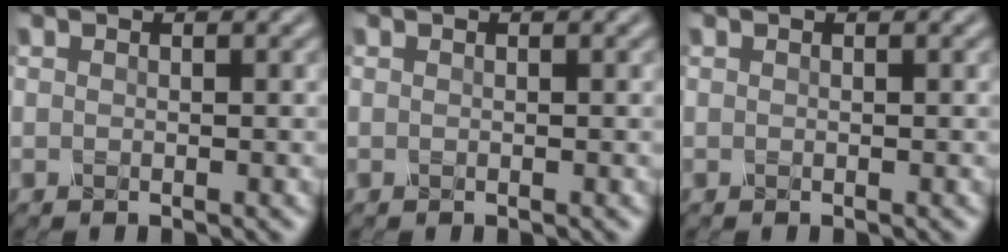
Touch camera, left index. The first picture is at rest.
{"total": 0.0}
{"total": 0.0}